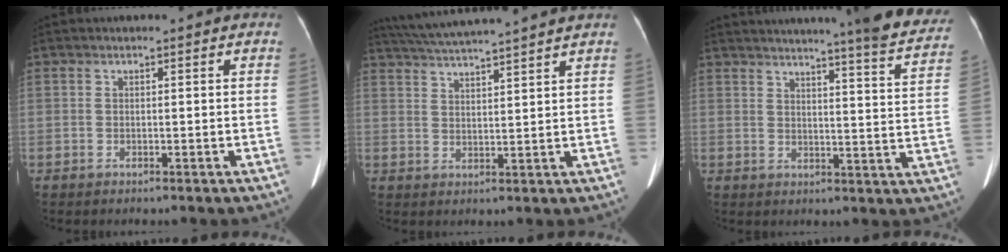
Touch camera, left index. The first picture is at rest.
{"total": 10.3, "force": [9.2, -1.4, 4.4], "torque": [-0.087, 0.015, 0.142]}
{"total": 19.3, "force": [17.3, 0.3, 8.5], "torque": [-0.106, -0.061, 0.194]}